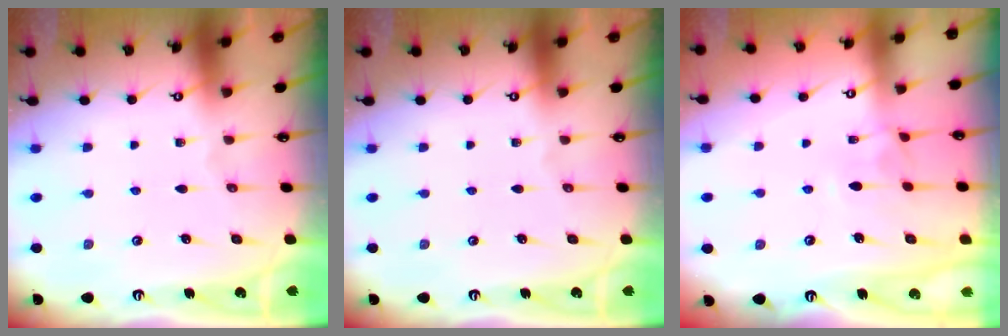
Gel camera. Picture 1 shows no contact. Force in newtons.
{"total": 0.0}
{"total": 1.5, "press": 1.4, "slide": 0.5}